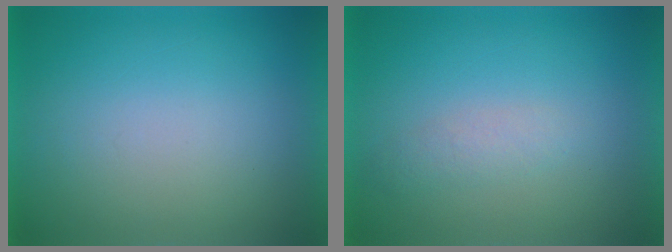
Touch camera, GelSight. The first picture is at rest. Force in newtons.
{"total": 1.9}